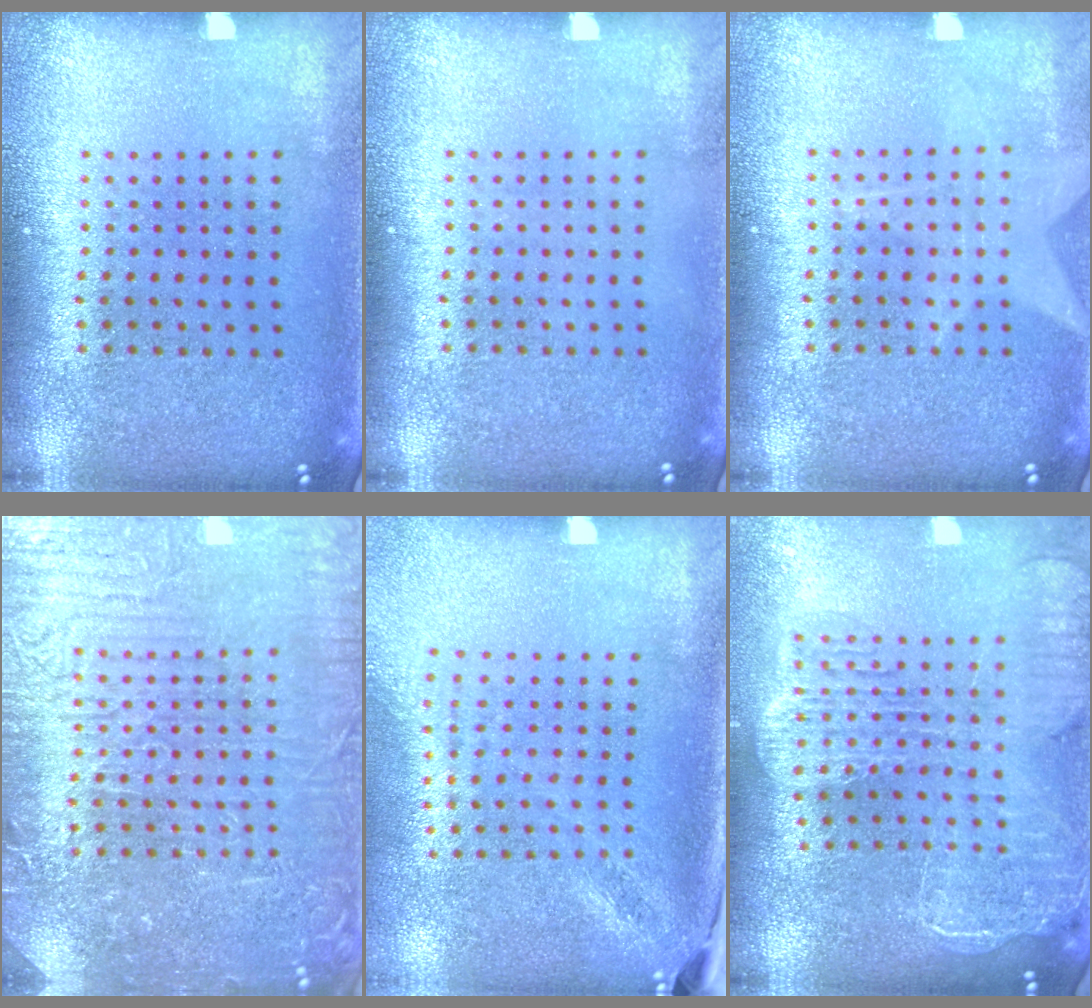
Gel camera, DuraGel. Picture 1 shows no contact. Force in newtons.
{"total": 0.0}
{"total": 1.3, "press": 1.3, "slide": 0.1}
{"total": 4.8, "press": 4.6, "slide": 1.5}
{"total": 1.9, "press": 1.5, "slide": 1.2}
{"total": 2.5, "press": 2.2, "slide": 1.2}